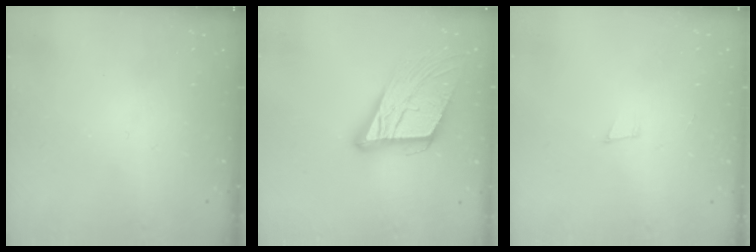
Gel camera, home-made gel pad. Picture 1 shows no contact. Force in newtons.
{"total": 16.9, "press": 16.5, "slide": 3.6}
{"total": 3.3, "press": 1.9, "slide": 2.7}